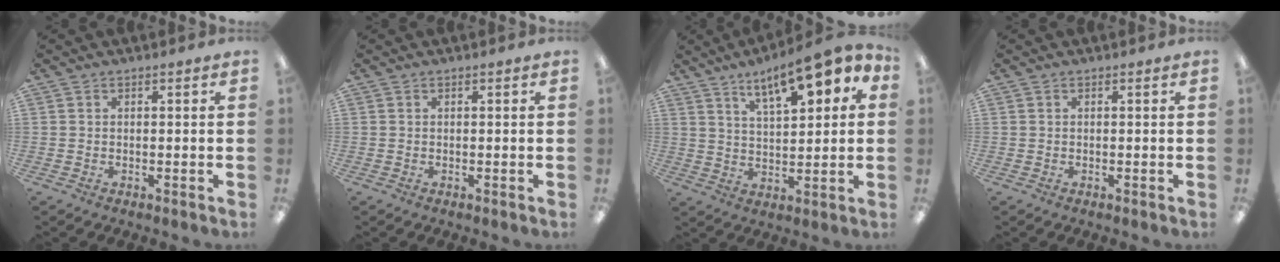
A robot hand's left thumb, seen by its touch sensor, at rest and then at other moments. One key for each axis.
{"total": 0.0}
{"total": 12.4, "fx": 8.5, "fy": 4.3, "fz": 7.8, "tx": -0.114, "ty": -0.042, "tz": 0.144}
{"total": 0.0}